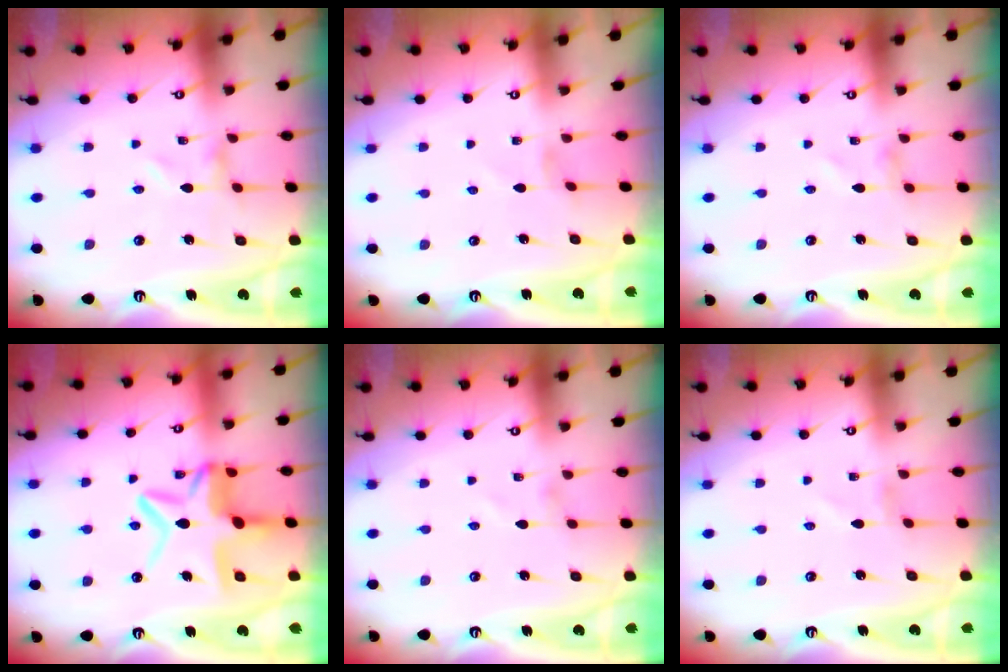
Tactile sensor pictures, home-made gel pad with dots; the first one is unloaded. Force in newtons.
{"total": 0.5, "press": 0.4, "slide": 0.3}
{"total": 1.0, "press": 1.0, "slide": 0.1}
{"total": 12.4, "press": 12.4, "slide": 1.1}
{"total": 0.7, "press": 0.7, "slide": 0.0}
{"total": 1.3, "press": 1.3, "slide": 0.1}